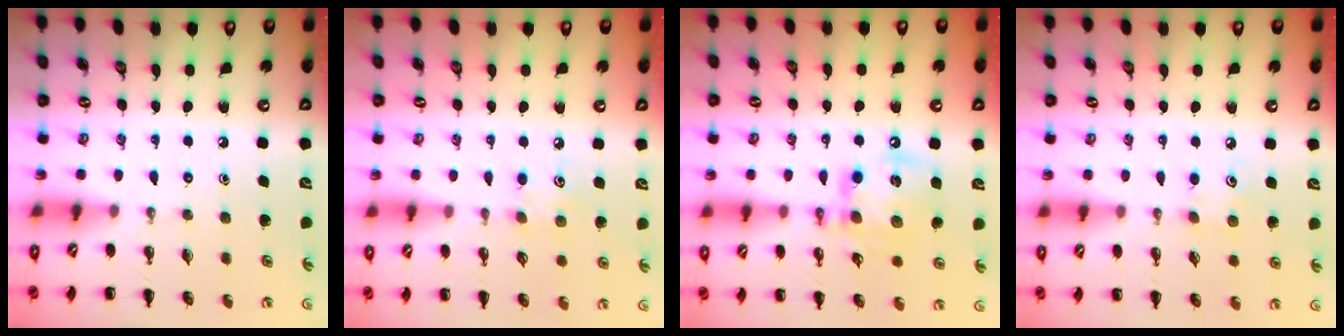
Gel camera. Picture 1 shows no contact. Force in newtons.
{"total": 5.6, "press": 5.5, "slide": 1.1}
{"total": 13.5, "press": 13.3, "slide": 2.1}
{"total": 4.6, "press": 4.5, "slide": 1.1}